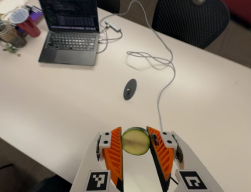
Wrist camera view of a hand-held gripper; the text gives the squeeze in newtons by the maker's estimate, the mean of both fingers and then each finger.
{"total": 9.3, "left": 9.4, "right": 9.3}